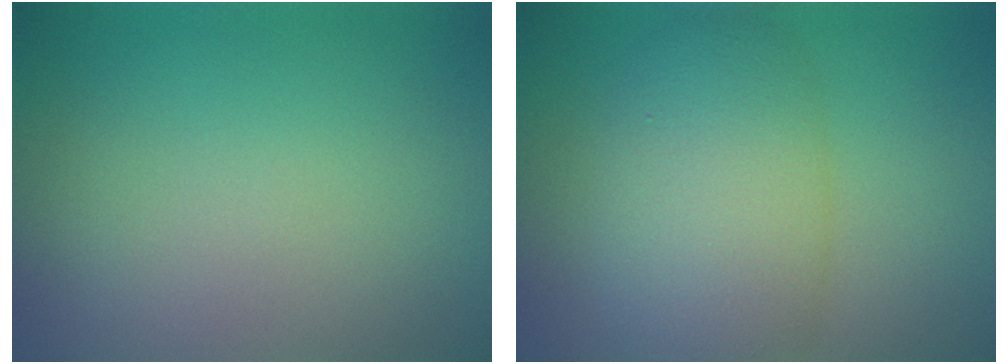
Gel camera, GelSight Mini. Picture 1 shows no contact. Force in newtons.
{"total": 7.3, "press": 7.3, "slide": 0.5}